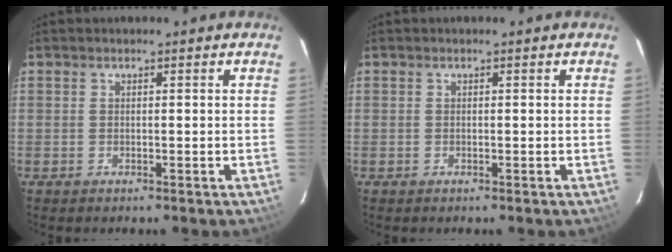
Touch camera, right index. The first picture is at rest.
{"total": 0.0}